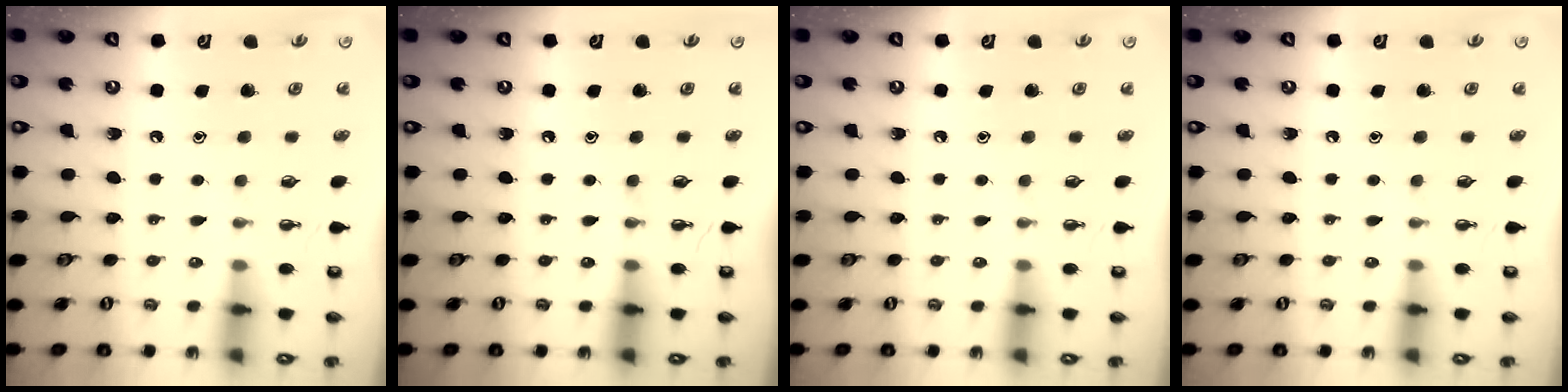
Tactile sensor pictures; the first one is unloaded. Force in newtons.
{"total": 0.0}
{"total": 0.0}
{"total": 0.0}